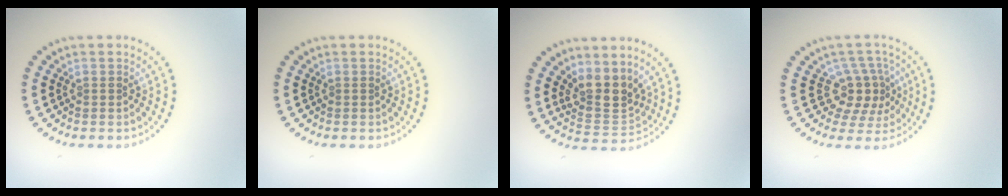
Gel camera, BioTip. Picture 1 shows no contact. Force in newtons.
{"total": 0.0}
{"total": 3.7, "press": 2.9, "slide": 2.3}
{"total": 3.4, "press": 2.6, "slide": 2.2}